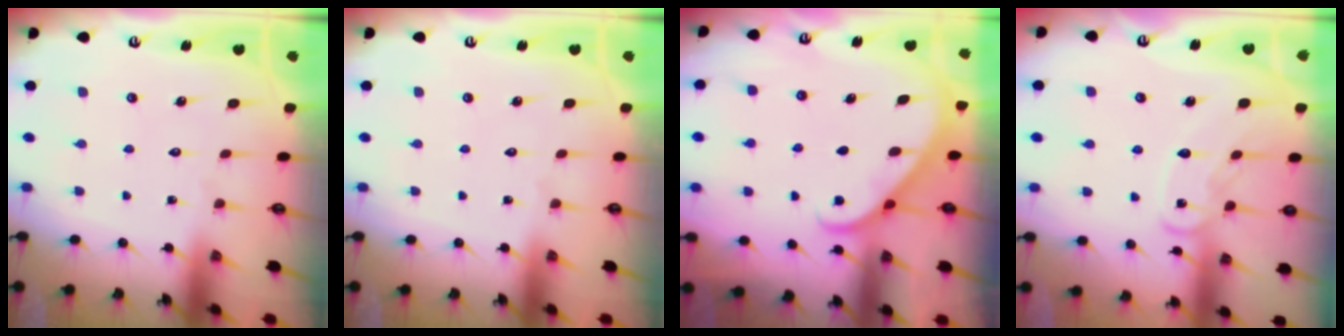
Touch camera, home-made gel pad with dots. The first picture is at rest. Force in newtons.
{"total": 0.0}
{"total": 2.8, "press": 2.8, "slide": 0.2}
{"total": 10.3, "press": 10.2, "slide": 0.7}